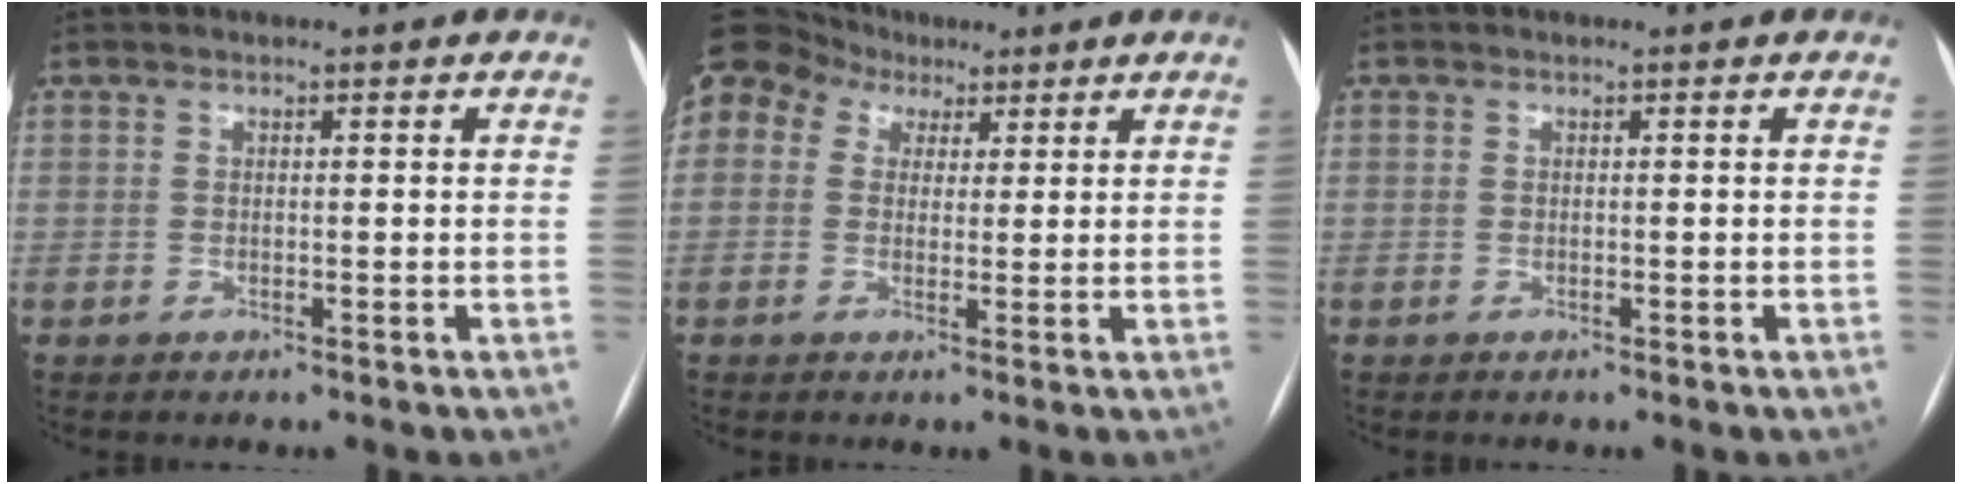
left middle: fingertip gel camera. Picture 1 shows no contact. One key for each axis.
{"total": 18.3, "fx": 9.3, "fy": 14.0, "fz": 7.1, "tx": -0.225, "ty": 0.101, "tz": 0.176}
{"total": 0.0}